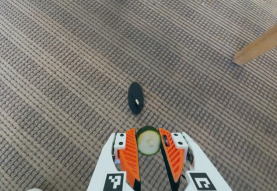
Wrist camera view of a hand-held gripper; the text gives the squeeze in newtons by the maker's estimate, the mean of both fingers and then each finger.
{"total": 8.7, "left": 8.3, "right": 9.0}